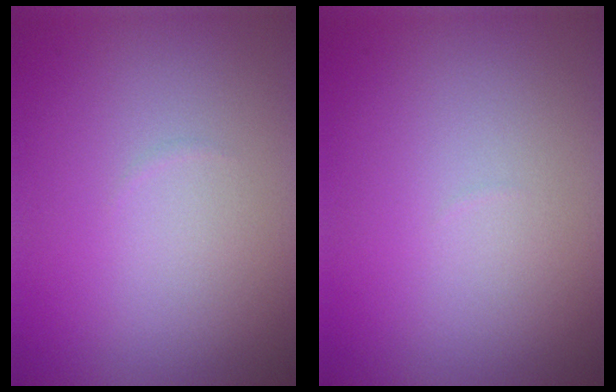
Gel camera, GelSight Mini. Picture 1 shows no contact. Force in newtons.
{"total": 0.0}